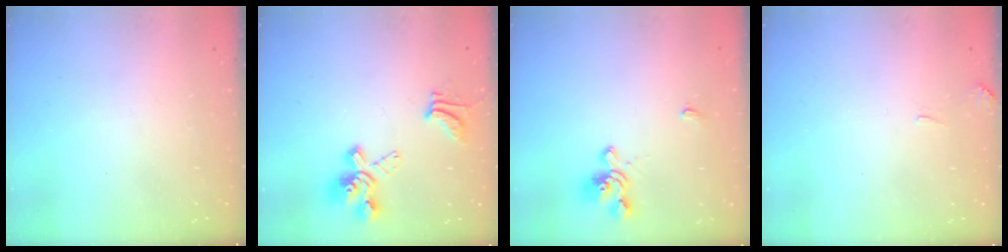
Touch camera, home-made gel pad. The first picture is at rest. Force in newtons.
{"total": 5.2, "press": 4.8, "slide": 1.9}
{"total": 1.5, "press": 1.0, "slide": 1.1}
{"total": 2.0, "press": 2.0, "slide": 0.3}